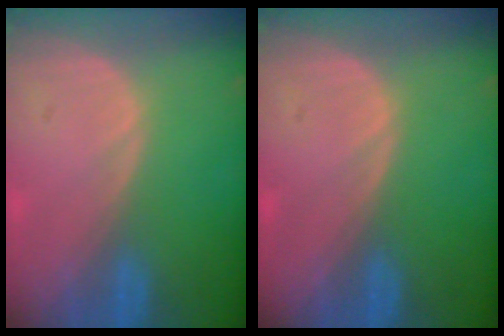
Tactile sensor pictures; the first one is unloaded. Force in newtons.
{"total": 0.0}